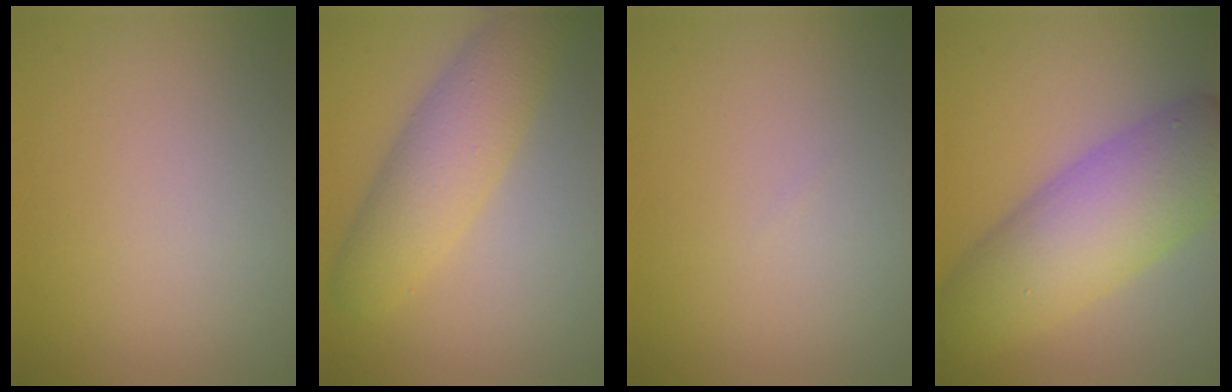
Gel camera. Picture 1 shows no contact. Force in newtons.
{"total": 5.6, "press": 5.6, "slide": 0.3}
{"total": 0.0}
{"total": 9.5, "press": 9.5, "slide": 0.1}